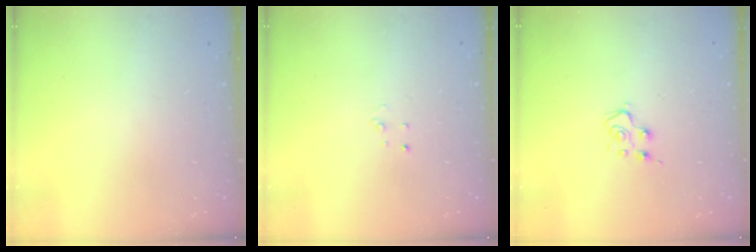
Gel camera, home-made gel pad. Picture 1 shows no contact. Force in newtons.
{"total": 2.6, "press": 2.6, "slide": 0.2}
{"total": 6.2, "press": 6.1, "slide": 0.8}